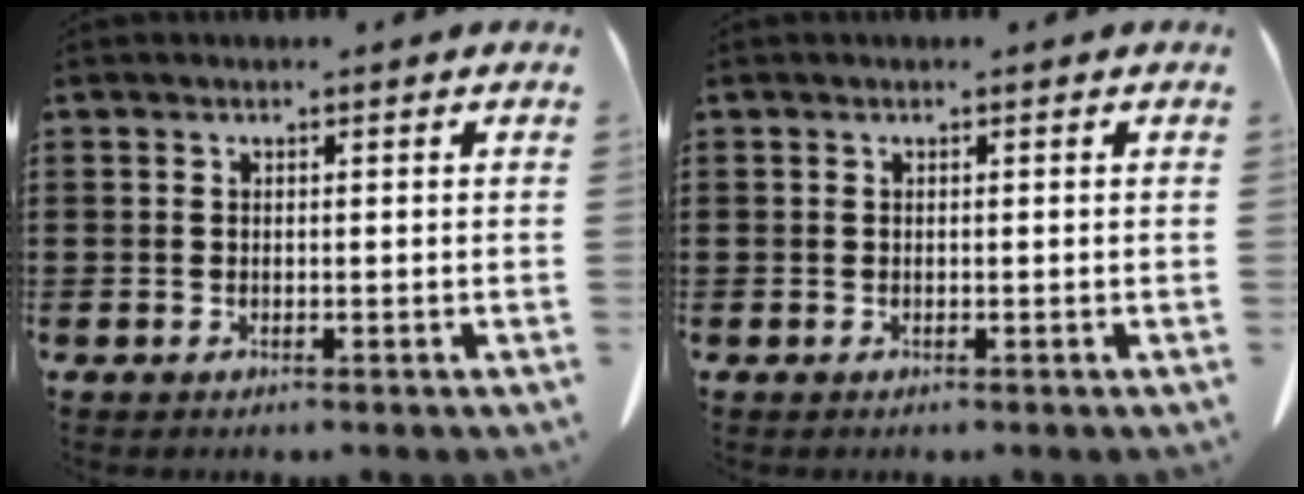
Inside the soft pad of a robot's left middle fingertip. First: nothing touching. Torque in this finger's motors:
{"motor_torque": [0.52, -0.80, 0.04, 0.01]}